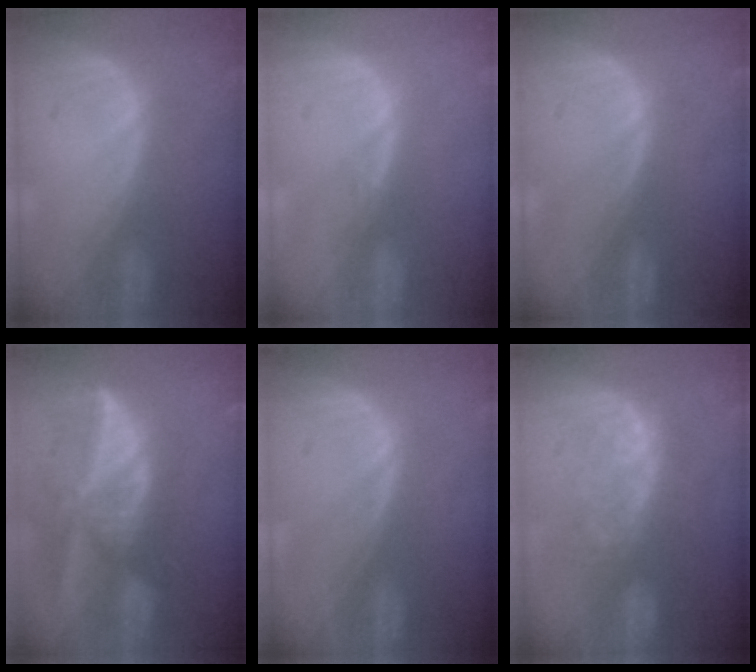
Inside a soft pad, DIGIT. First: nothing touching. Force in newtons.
{"total": 0.6, "press": 0.6, "slide": 0.2}
{"total": 0.0}
{"total": 9.7, "press": 8.5, "slide": 4.7}
{"total": 0.0}
{"total": 8.1, "press": 7.5, "slide": 3.1}